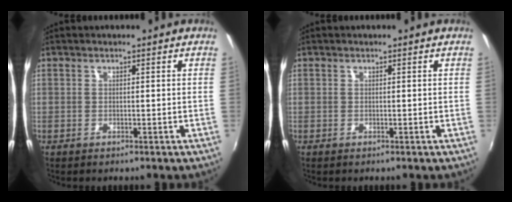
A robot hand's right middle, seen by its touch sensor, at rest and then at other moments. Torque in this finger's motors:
{"motor_torque": [0.36, -0.35, 0.02, 0.01]}